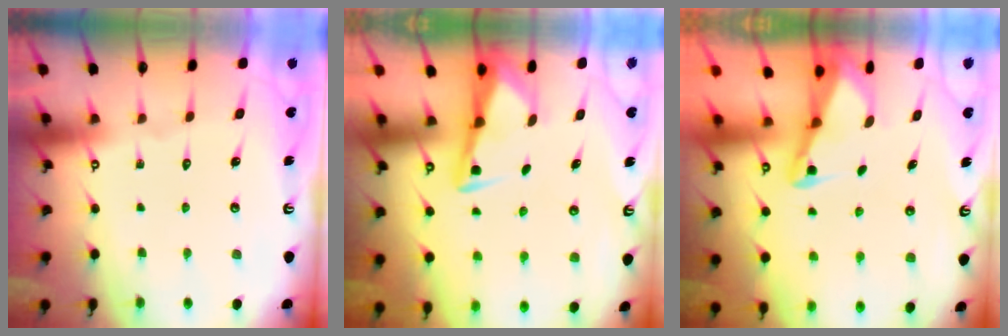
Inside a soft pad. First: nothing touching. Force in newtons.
{"total": 2.9, "press": 2.9, "slide": 0.4}
{"total": 2.2, "press": 2.2, "slide": 0.3}